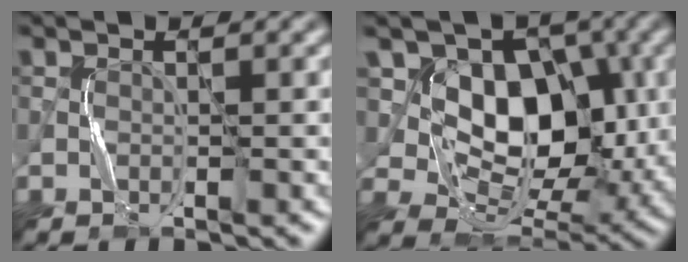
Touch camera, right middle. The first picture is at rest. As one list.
[{"total": 9.4, "force": [2.0, 6.9, 6.1], "torque": [-0.090, -0.012, 0.021]}]